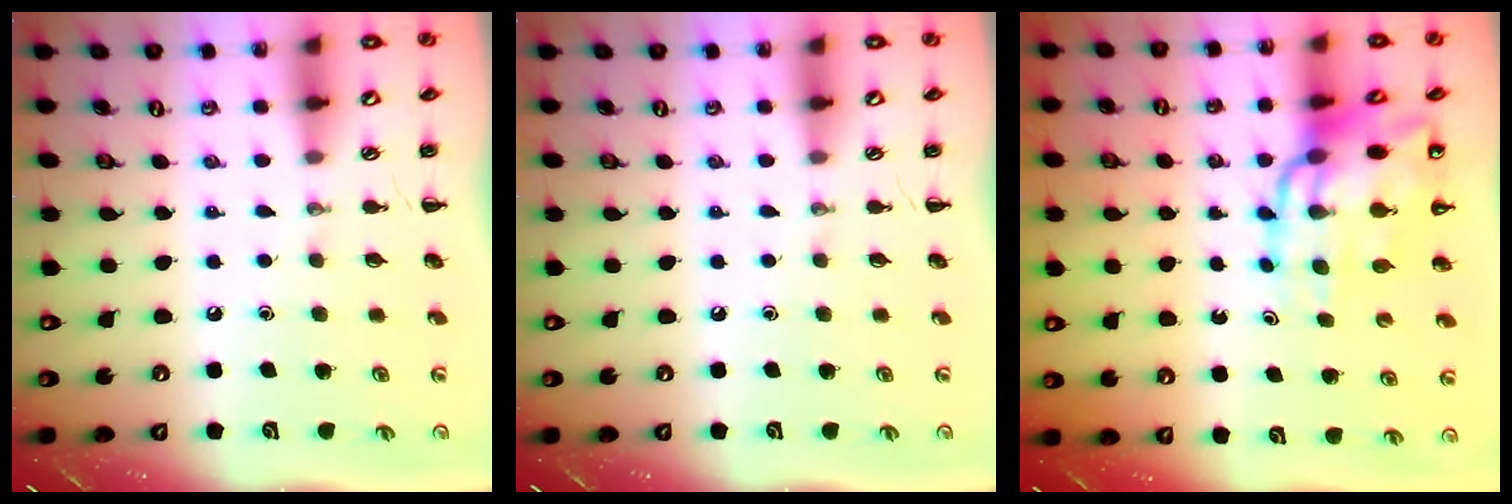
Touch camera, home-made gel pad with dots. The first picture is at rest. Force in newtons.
{"total": 0.0}
{"total": 15.3, "press": 14.7, "slide": 4.2}